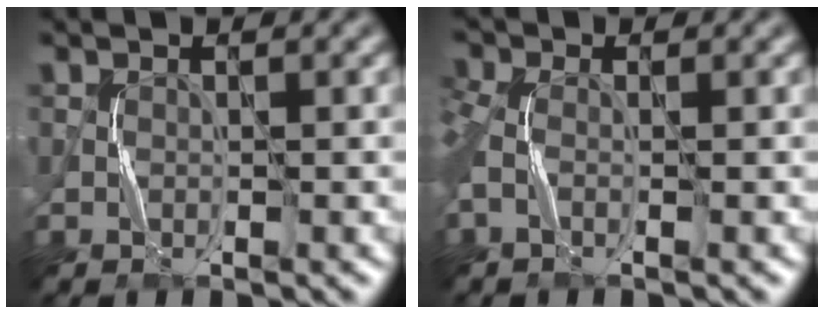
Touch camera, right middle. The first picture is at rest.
{"total": 3.5, "force": [-0.6, 2.1, 2.8], "torque": [-0.076, 0.004, -0.012]}